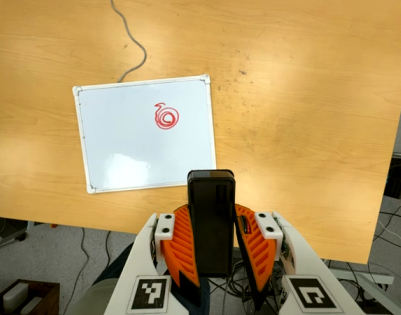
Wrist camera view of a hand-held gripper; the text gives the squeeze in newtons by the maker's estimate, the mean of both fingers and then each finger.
{"total": 8.6, "left": 7.5, "right": 9.8}